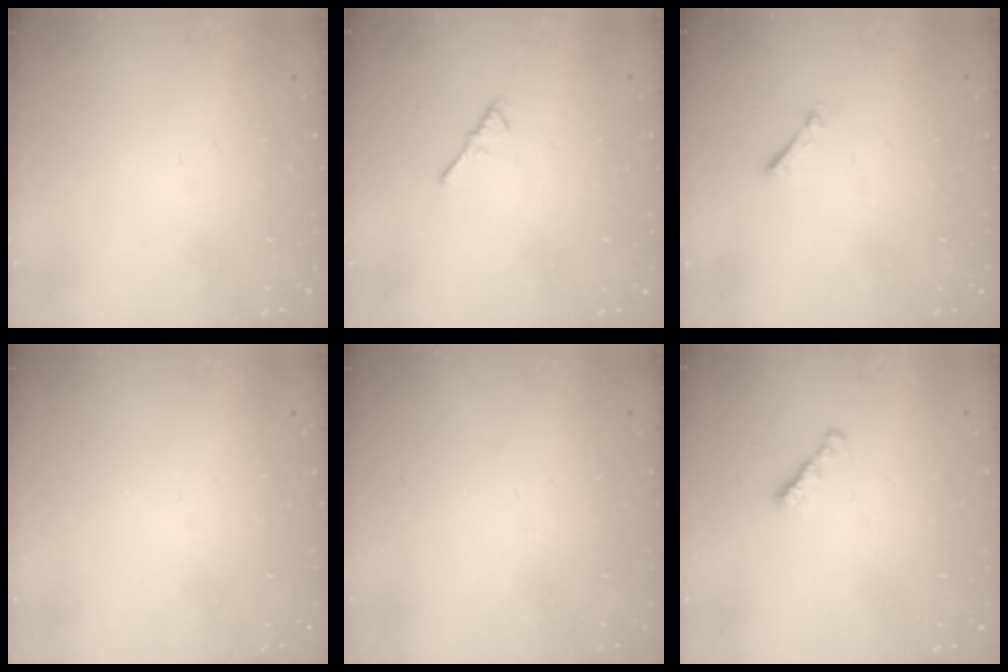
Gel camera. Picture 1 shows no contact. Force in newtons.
{"total": 1.1, "press": 1.0, "slide": 0.4}
{"total": 0.6, "press": 0.6, "slide": 0.2}
{"total": 0.0}
{"total": 0.0}
{"total": 1.6, "press": 1.5, "slide": 0.5}